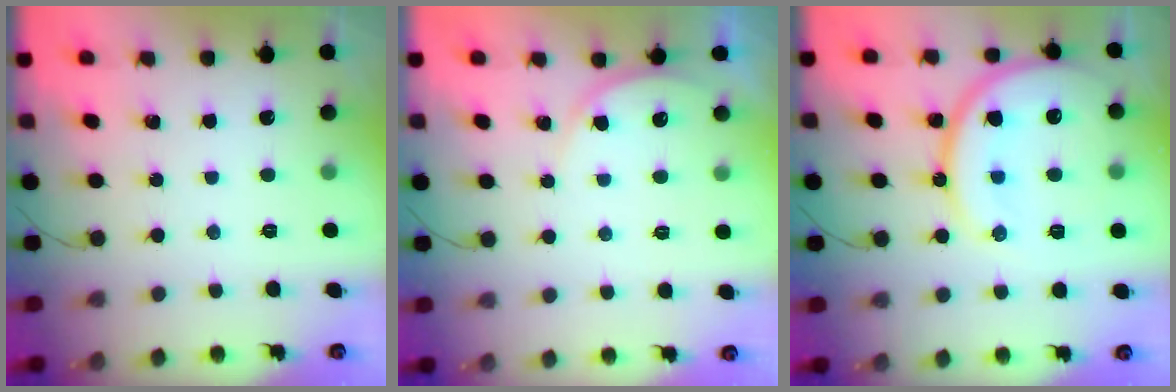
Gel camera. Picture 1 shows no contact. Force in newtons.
{"total": 4.6, "press": 4.2, "slide": 1.8}
{"total": 18.2, "press": 18.1, "slide": 1.9}